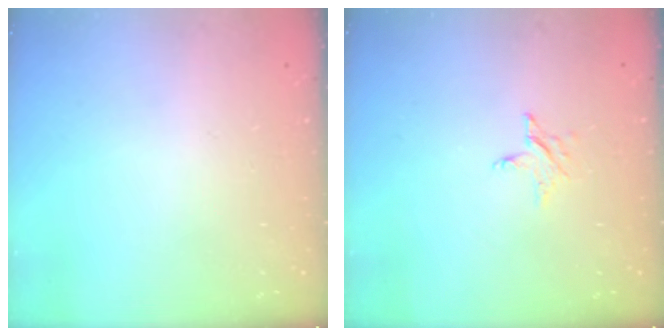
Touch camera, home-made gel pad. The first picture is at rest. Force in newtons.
{"total": 2.9, "press": 2.9, "slide": 0.2}